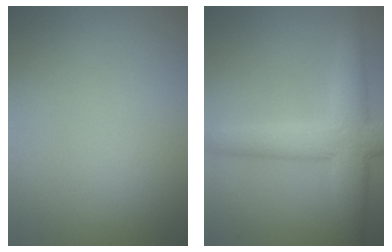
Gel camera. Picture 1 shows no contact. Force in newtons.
{"total": 6.5, "press": 6.5, "slide": 0.2}